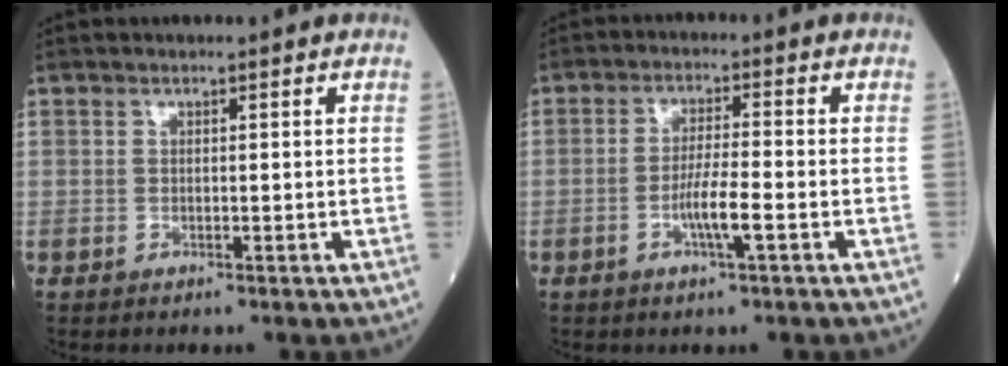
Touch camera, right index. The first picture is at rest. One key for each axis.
{"total": 4.9, "fx": -1.8, "fy": 0.0, "fz": 4.5, "tx": -0.087, "ty": -0.005, "tz": -0.036}